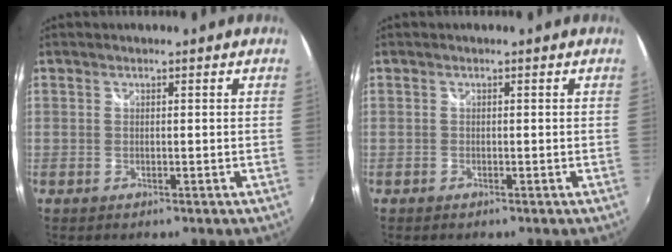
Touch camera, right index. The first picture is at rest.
{"total": 0.6, "force": [-0.5, 0.3, 0.1], "torque": [-0.003, -0.003, -0.010]}